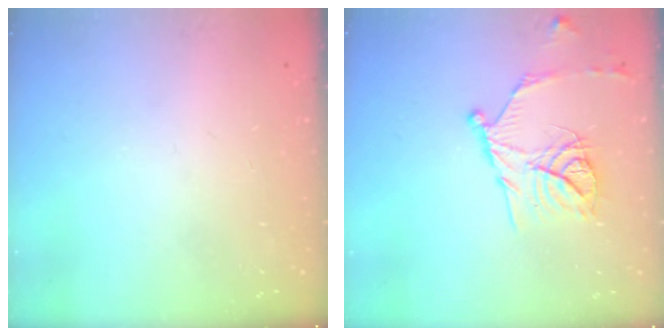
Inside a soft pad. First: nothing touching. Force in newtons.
{"total": 15.4, "press": 15.3, "slide": 1.5}